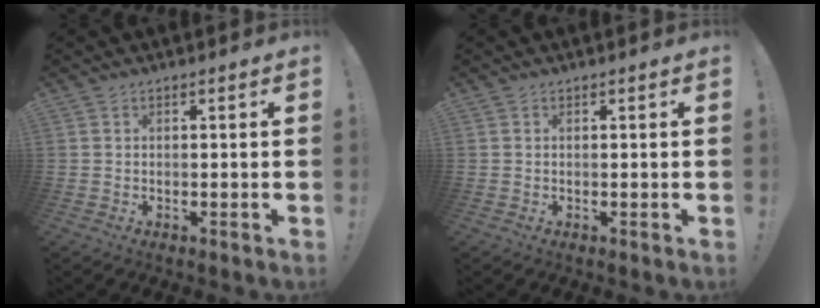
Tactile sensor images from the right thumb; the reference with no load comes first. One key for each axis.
{"total": 0.0}